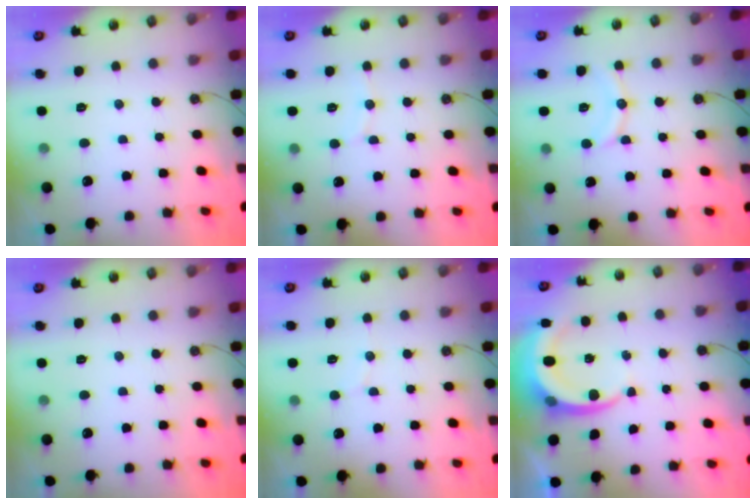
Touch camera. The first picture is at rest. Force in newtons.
{"total": 4.5, "press": 4.1, "slide": 1.7}
{"total": 9.0, "press": 8.8, "slide": 1.9}
{"total": 0.0}
{"total": 5.1, "press": 4.8, "slide": 1.6}
{"total": 7.4, "press": 7.3, "slide": 0.9}